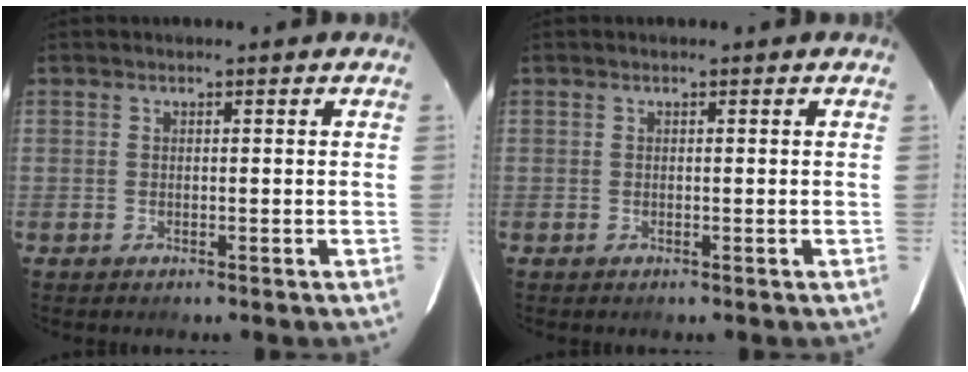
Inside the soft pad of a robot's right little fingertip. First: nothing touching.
{"total": 0.0}